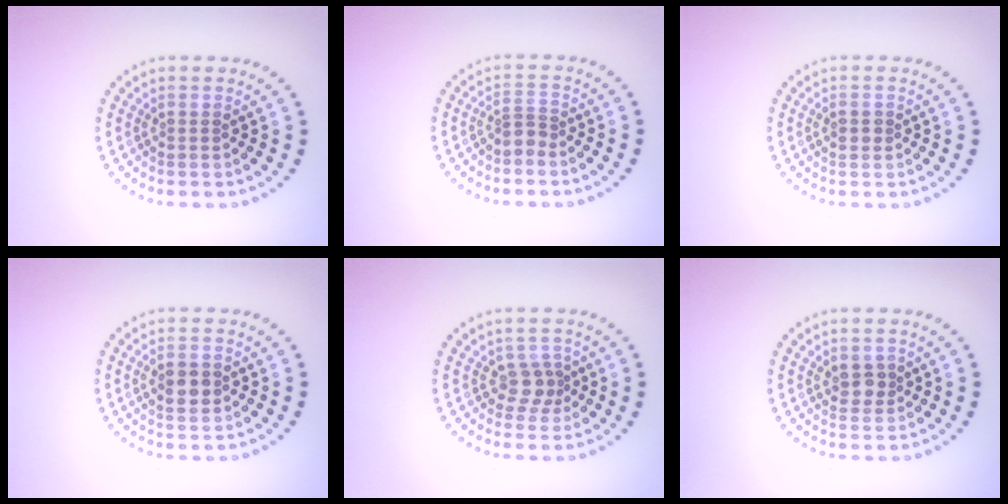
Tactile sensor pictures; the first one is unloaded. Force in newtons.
{"total": 1.4, "press": 0.9, "slide": 1.0}
{"total": 1.1, "press": 1.1, "slide": 0.1}
{"total": 2.4, "press": 2.4, "slide": 0.2}
{"total": 2.2, "press": 1.6, "slide": 1.4}
{"total": 1.8, "press": 1.8, "slide": 0.5}